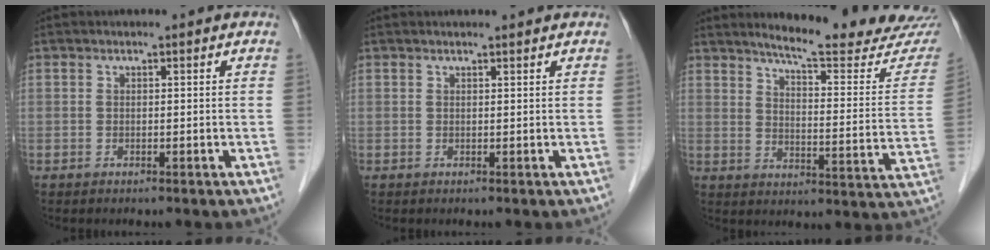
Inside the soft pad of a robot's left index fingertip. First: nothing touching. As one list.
[{"total": 1.6, "force": [1.6, -0.1, 0.4], "torque": [-0.007, 0.007, 0.024]}, {"total": 19.6, "force": [18.1, 1.1, 7.3], "torque": [-0.095, -0.088, 0.218]}]